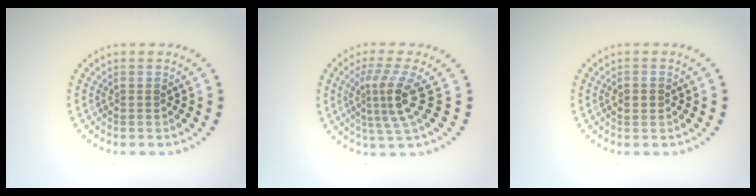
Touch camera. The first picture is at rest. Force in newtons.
{"total": 3.8, "press": 2.5, "slide": 2.8}
{"total": 1.4, "press": 1.4, "slide": 0.1}